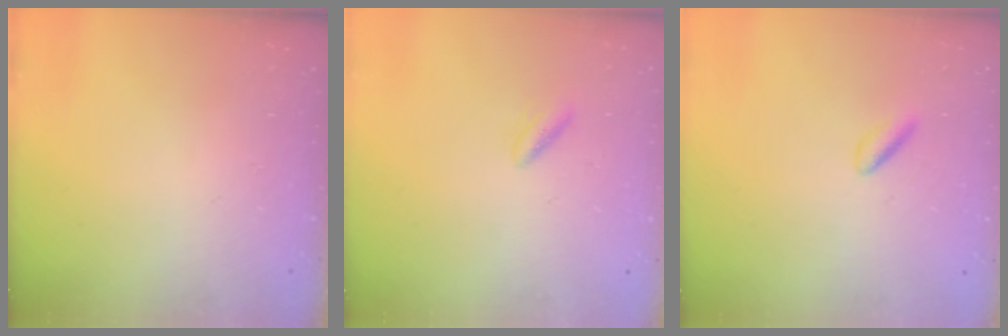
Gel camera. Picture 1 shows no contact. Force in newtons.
{"total": 2.8, "press": 2.8, "slide": 0.5}
{"total": 1.8, "press": 1.6, "slide": 0.9}